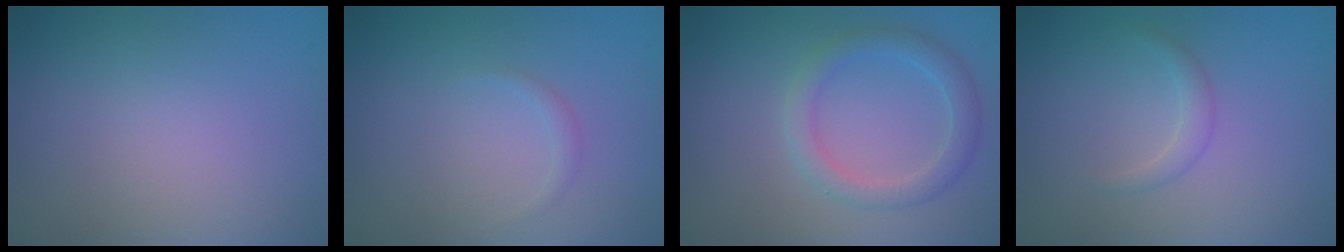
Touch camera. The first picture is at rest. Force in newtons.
{"total": 0.6, "press": 0.6, "slide": 0.0}
{"total": 2.7, "press": 2.7, "slide": 0.1}
{"total": 1.2, "press": 1.1, "slide": 0.1}